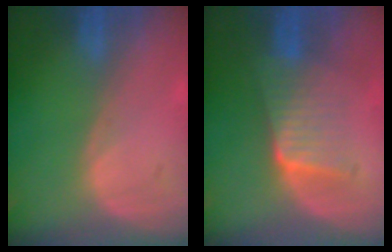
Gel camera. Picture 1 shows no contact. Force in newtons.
{"total": 6.8, "press": 5.9, "slide": 3.3}